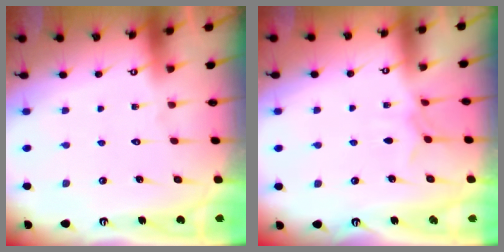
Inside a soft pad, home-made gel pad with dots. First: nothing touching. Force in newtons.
{"total": 3.6, "press": 3.5, "slide": 0.5}